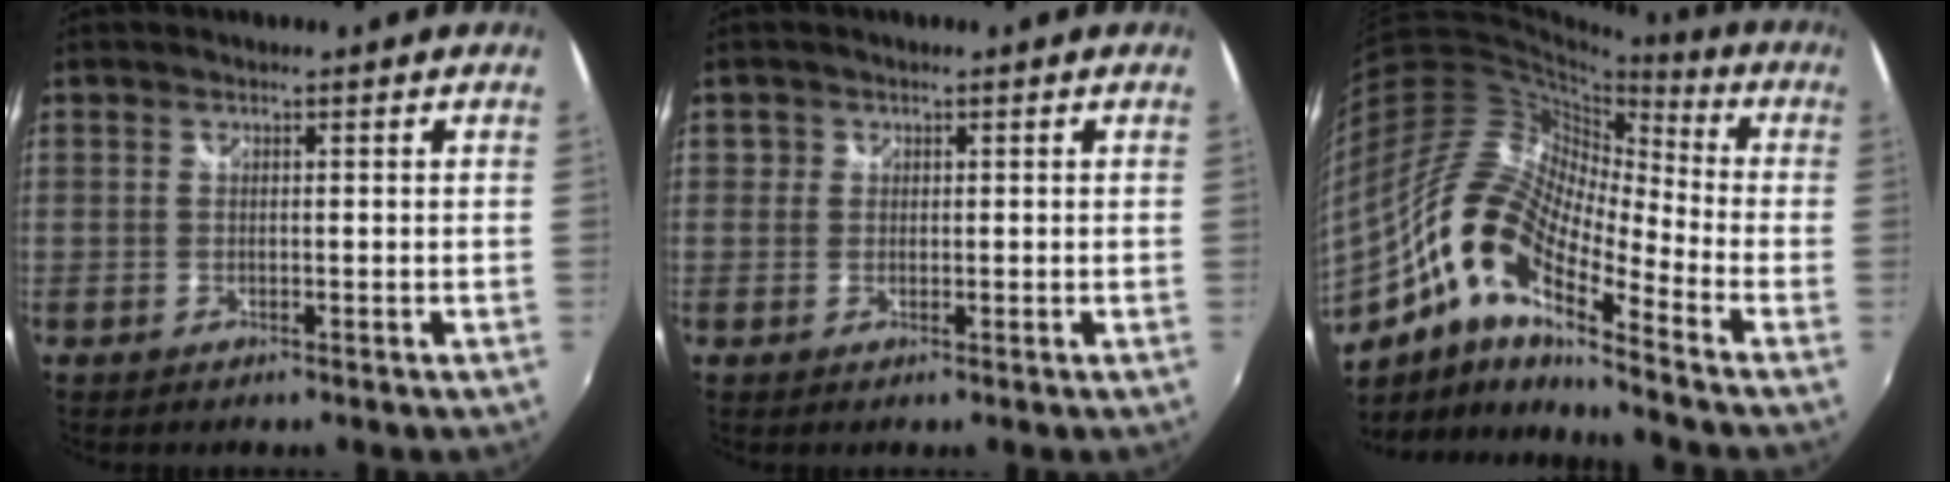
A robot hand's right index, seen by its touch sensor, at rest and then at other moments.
{"total": 1.4, "force": [0.1, 1.3, 0.3], "torque": [-0.004, 0.000, -0.003]}
{"total": 16.8, "force": [-7.9, 5.6, 13.7], "torque": [-0.244, 0.003, -0.174]}